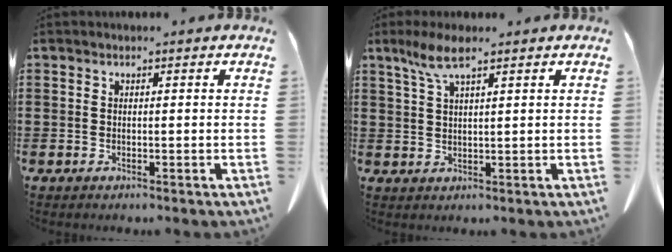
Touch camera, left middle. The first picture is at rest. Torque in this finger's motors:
{"motor_torque": [0.76, -0.06, 0.13, 0.05]}